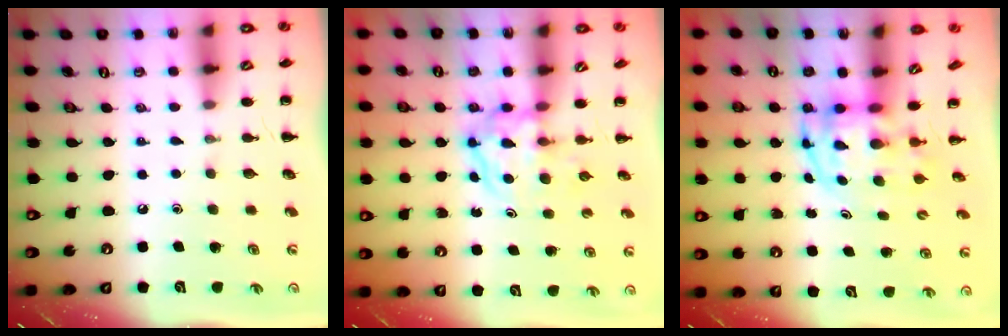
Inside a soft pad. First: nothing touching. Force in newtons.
{"total": 3.8, "press": 3.8, "slide": 0.4}
{"total": 3.9, "press": 3.9, "slide": 0.7}